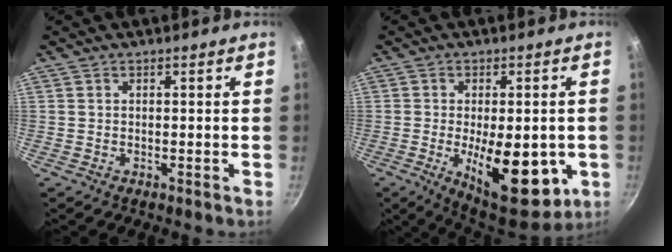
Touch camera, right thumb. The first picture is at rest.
{"total": 17.1, "force": [-3.8, 7.8, 14.8], "torque": [-0.175, -0.009, -0.040]}